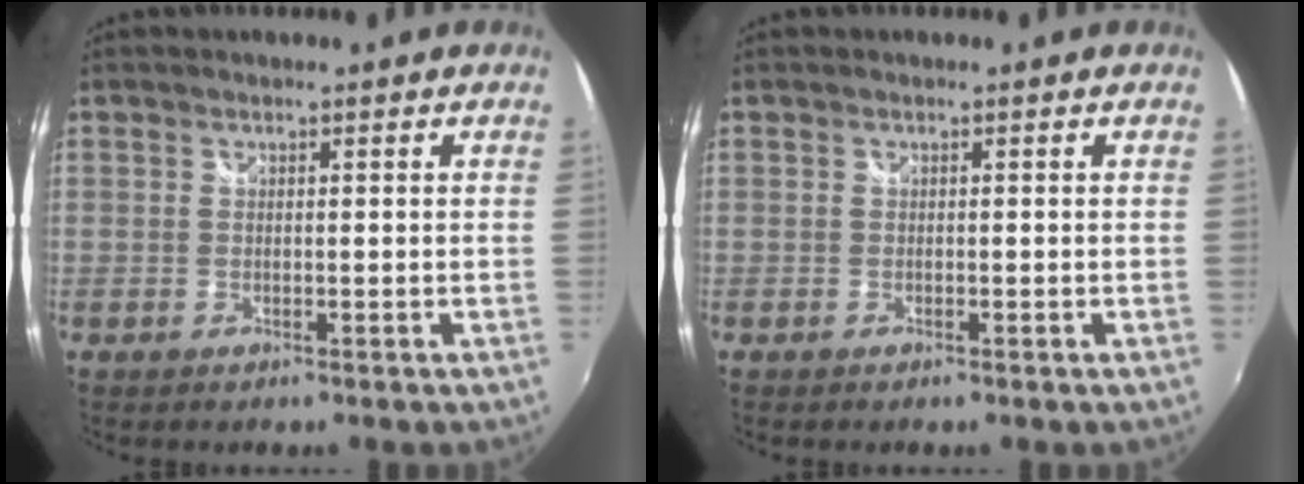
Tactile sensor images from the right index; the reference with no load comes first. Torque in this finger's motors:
{"motor_torque": [-0.15, -0.15, -0.03, -0.01]}